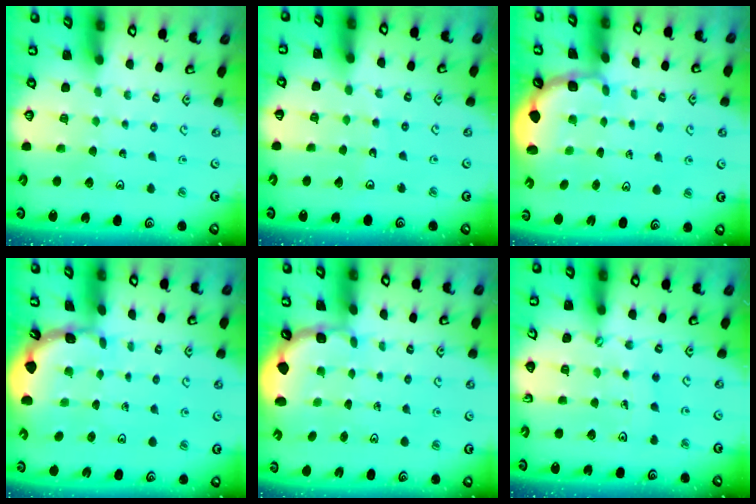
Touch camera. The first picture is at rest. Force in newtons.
{"total": 2.9, "press": 2.9, "slide": 0.3}
{"total": 2.5, "press": 2.2, "slide": 1.1}
{"total": 1.7, "press": 1.6, "slide": 0.1}
{"total": 2.0, "press": 1.6, "slide": 1.2}
{"total": 5.7, "press": 5.5, "slide": 1.5}